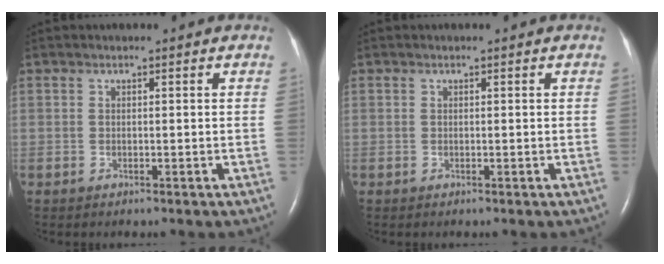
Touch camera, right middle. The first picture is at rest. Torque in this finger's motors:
{"motor_torque": [0.00, 0.00, 0.00, 0.00]}